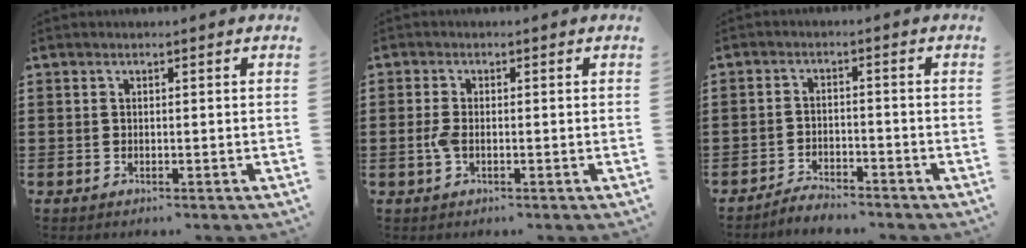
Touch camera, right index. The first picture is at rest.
{"total": 2.4, "force": [-0.6, 1.0, 2.1], "torque": [-0.062, -0.009, -0.017]}
{"total": 3.0, "force": [-2.9, 0.4, 0.0], "torque": [-0.008, 0.003, -0.062]}